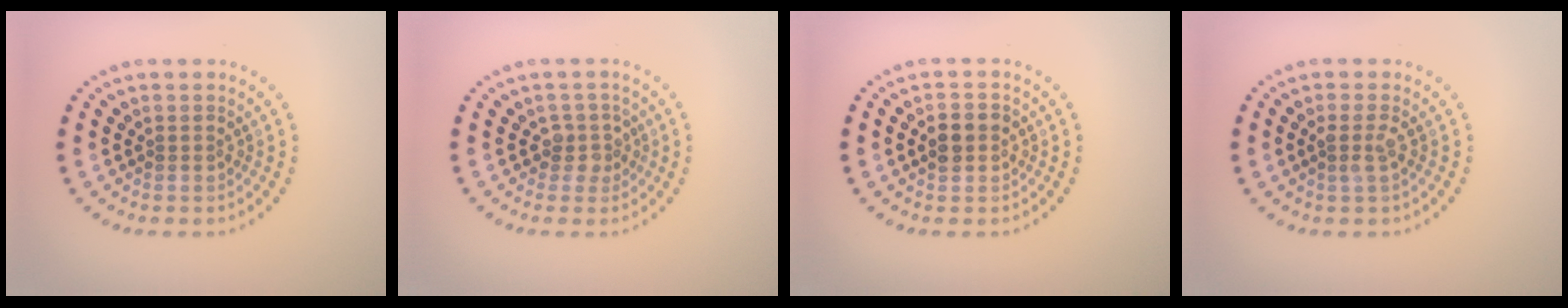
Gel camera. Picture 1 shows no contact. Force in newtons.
{"total": 1.8, "press": 1.3, "slide": 1.3}
{"total": 2.2, "press": 2.1, "slide": 0.2}
{"total": 1.4, "press": 1.1, "slide": 0.8}